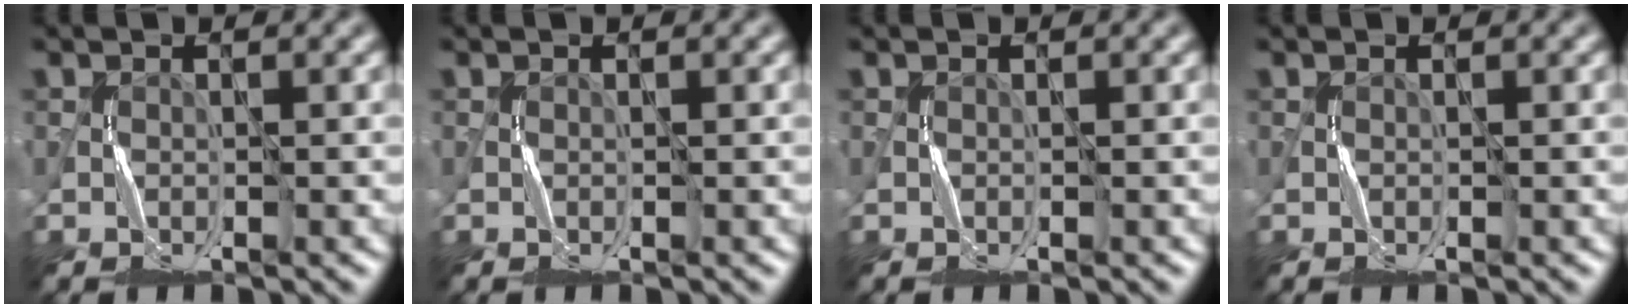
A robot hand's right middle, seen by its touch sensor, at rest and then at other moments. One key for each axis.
{"total": 0.0}
{"total": 0.0}
{"total": 0.0}